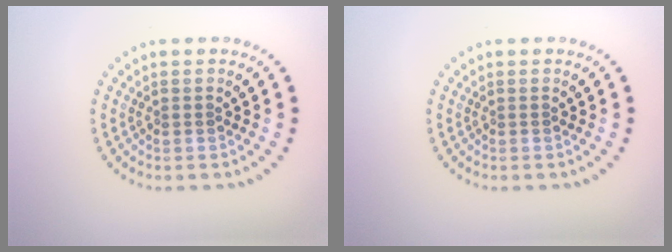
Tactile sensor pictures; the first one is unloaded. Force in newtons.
{"total": 0.0}